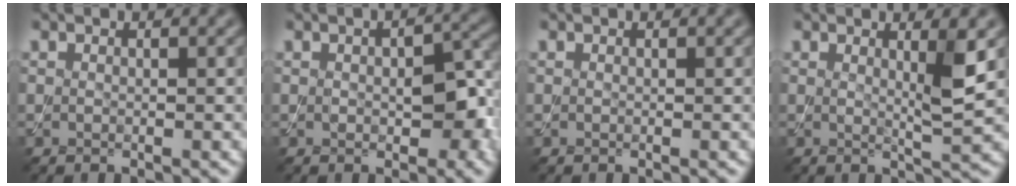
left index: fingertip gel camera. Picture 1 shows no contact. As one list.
[{"total": 5.2, "force": [-0.4, 2.9, 4.3], "torque": [-0.061, -0.003, -0.001]}, {"total": 0.0}, {"total": 3.1, "force": [0.9, 0.5, 3.0], "torque": [-0.042, -0.008, 0.014]}]